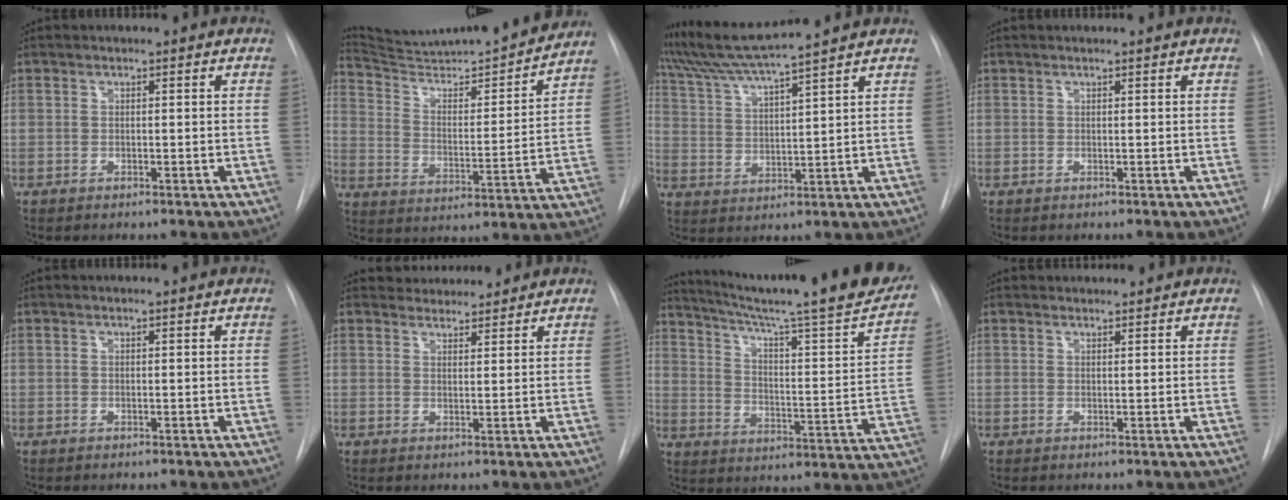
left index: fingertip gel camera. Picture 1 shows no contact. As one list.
[{"total": 22.4, "force": [21.1, 0.4, 7.6], "torque": [-0.121, -0.049, 0.307]}, {"total": 9.2, "force": [8.2, -2.0, 3.6], "torque": [-0.072, 0.005, 0.155]}, {"total": 0.9, "force": [0.8, -0.2, 0.4], "torque": [-0.008, 0.007, 0.015]}, {"total": 0.6, "force": [0.5, -0.1, 0.3], "torque": [-0.004, 0.004, 0.011]}, {"total": 4.4, "force": [4.2, 1.0, 0.0], "torque": [-0.001, 0.015, 0.063]}, {"total": 28.3, "force": [24.3, 1.6, 14.5], "torque": [-0.224, -0.072, 0.315]}, {"total": 1.7, "force": [1.7, 0.2, 0.0], "torque": [-0.005, 0.013, 0.030]}]